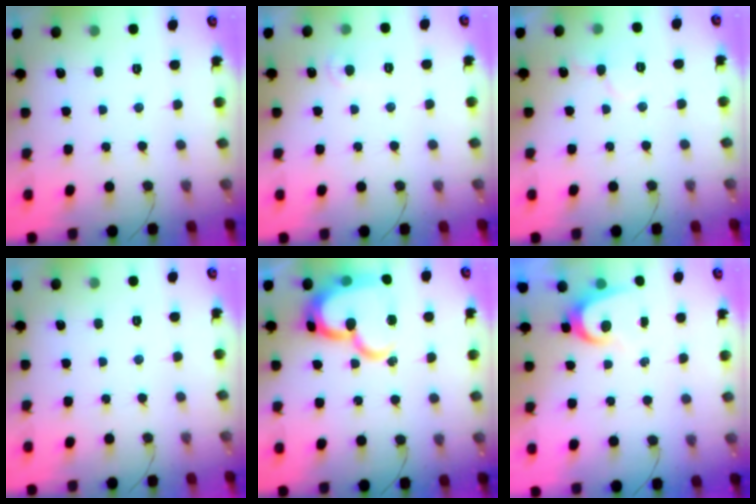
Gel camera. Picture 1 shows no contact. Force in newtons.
{"total": 3.6, "press": 3.6, "slide": 0.4}
{"total": 7.9, "press": 7.9, "slide": 0.5}
{"total": 0.0}
{"total": 20.1, "press": 20.1, "slide": 1.5}
{"total": 4.8, "press": 4.8, "slide": 0.4}